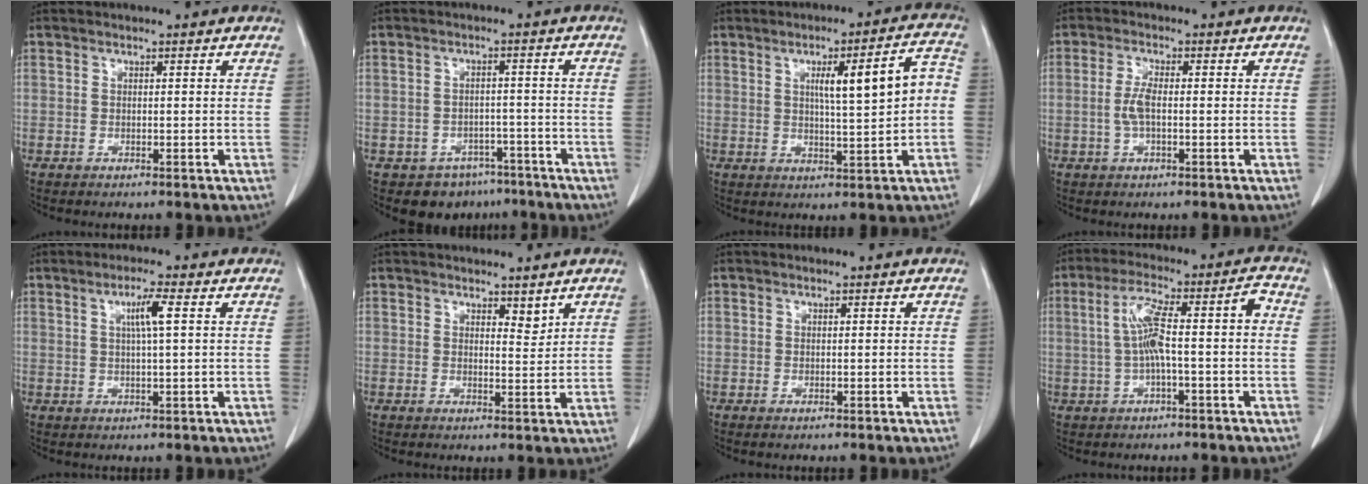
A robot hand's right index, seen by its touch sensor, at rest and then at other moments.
{"total": 6.7, "force": [-4.8, 4.7, 0.8], "torque": [0.006, 0.016, -0.060]}
{"total": 9.5, "force": [0.8, 1.0, 9.4], "torque": [-0.134, 0.024, 0.016]}
{"total": 3.2, "force": [-0.4, 0.8, 3.1], "torque": [-0.074, 0.000, -0.010]}
{"total": 3.9, "force": [1.1, -0.3, 3.7], "torque": [-0.067, 0.001, 0.019]}
{"total": 2.1, "force": [1.7, 0.7, 1.0], "torque": [-0.013, -0.009, 0.029]}
{"total": 0.5, "force": [-0.2, 0.2, 0.4], "torque": [-0.008, -0.002, -0.002]}
{"total": 8.9, "force": [-0.2, 1.1, 8.9], "torque": [-0.163, 0.039, -0.002]}